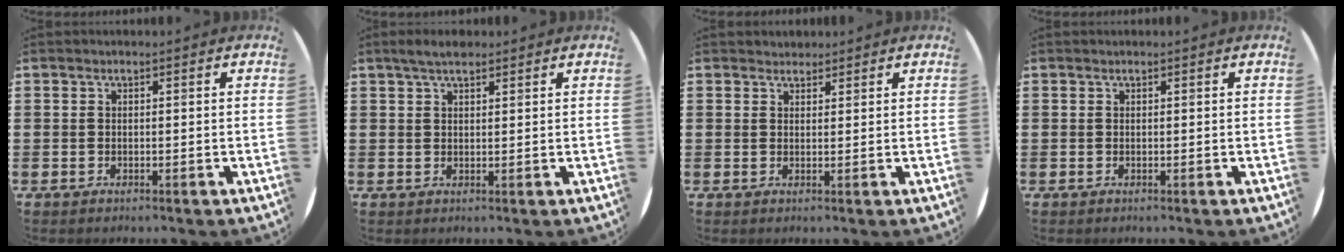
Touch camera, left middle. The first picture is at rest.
{"total": 2.5, "force": [2.1, 0.7, 1.2], "torque": [-0.019, 0.004, 0.036]}
{"total": 1.4, "force": [1.3, 0.4, -0.2], "torque": [0.010, 0.000, 0.025]}
{"total": 0.0}